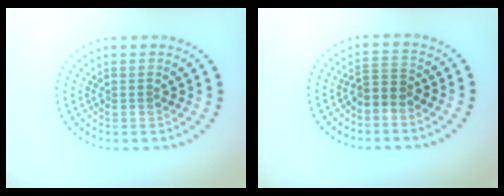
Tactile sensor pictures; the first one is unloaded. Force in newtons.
{"total": 2.0, "press": 1.6, "slide": 1.2}